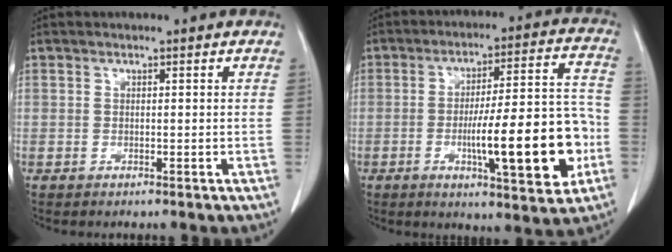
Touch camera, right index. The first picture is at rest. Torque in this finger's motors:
{"motor_torque": [1.18, -0.67, 0.70, 0.16]}